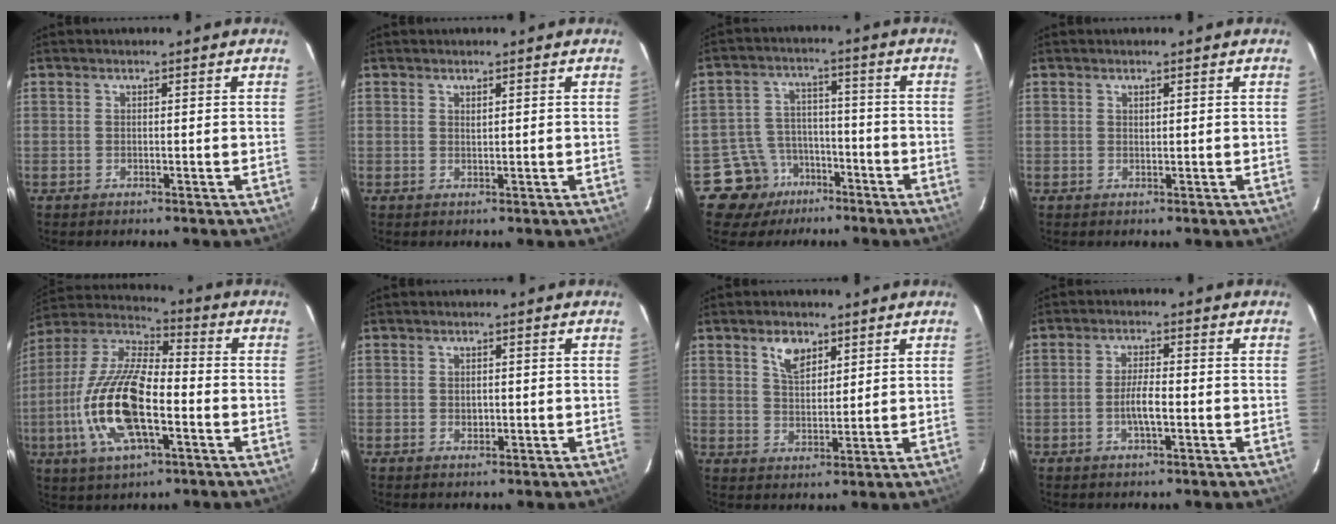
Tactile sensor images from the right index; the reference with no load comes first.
{"total": 0.7, "force": [0.5, 0.2, 0.5], "torque": [-0.008, 0.002, 0.009]}
{"total": 8.4, "force": [-5.4, 6.5, -0.1], "torque": [-0.017, 0.035, -0.082]}
{"total": 0.5, "force": [0.4, 0.3, 0.3], "torque": [-0.005, 0.002, 0.008]}
{"total": 18.2, "force": [-4.8, 6.9, 16.1], "torque": [-0.338, -0.006, -0.097]}
{"total": 1.3, "force": [-0.1, 1.0, 0.8], "torque": [-0.011, 0.002, 0.000]}
{"total": 5.4, "force": [3.4, 2.7, 3.3], "torque": [-0.057, 0.004, 0.064]}
{"total": 4.0, "force": [-1.2, 0.7, 3.8], "torque": [-0.074, 0.000, -0.021]}